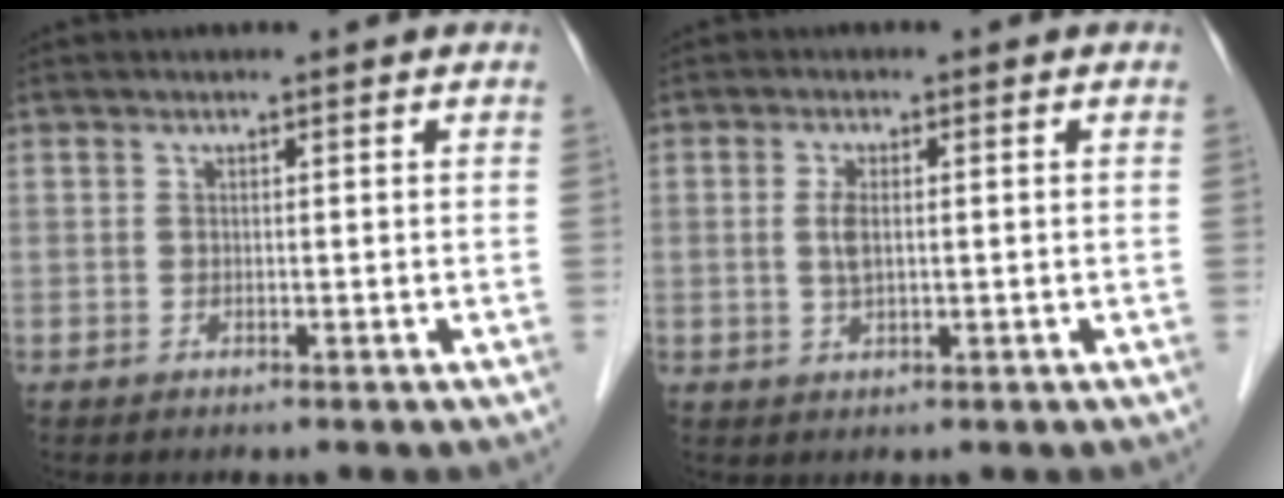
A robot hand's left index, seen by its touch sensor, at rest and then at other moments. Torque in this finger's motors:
{"motor_torque": [0.25, 0.30, 0.05, 0.02]}